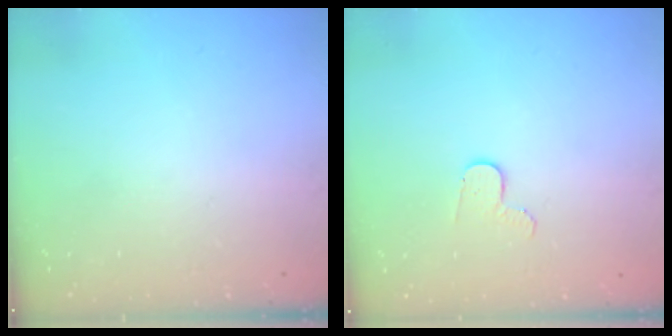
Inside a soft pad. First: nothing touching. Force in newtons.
{"total": 4.5, "press": 4.5, "slide": 0.3}